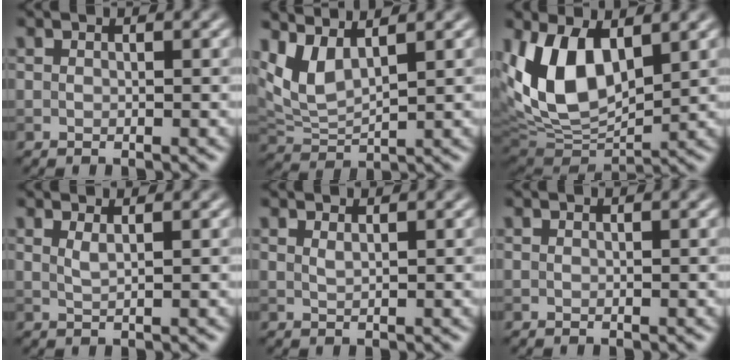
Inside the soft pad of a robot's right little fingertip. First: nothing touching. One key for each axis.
{"total": 4.3, "fx": 2.5, "fy": 1.7, "fz": 3.0, "tx": -0.079, "ty": 0.000, "tz": 0.057}
{"total": 9.9, "fx": 2.4, "fy": 5.4, "fz": 7.9, "tx": -0.173, "ty": -0.006, "tz": 0.040}
{"total": 1.2, "fx": 0.7, "fy": 0.4, "fz": 0.9, "tx": -0.012, "ty": 0.001, "tz": 0.010}
{"total": 0.8, "fx": 0.5, "fy": 0.2, "fz": 0.5, "tx": -0.005, "ty": 0.001, "tz": 0.010}
{"total": 0.0}